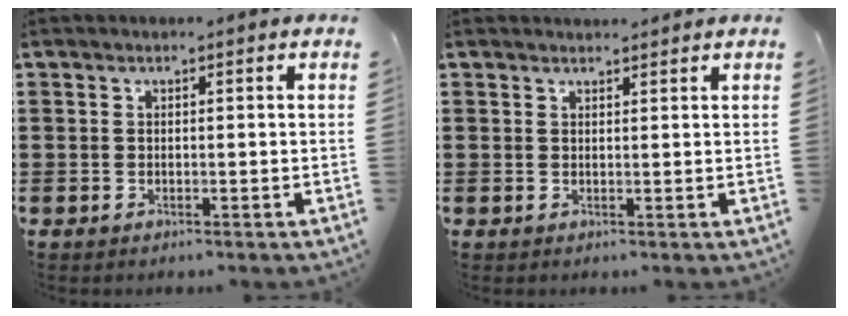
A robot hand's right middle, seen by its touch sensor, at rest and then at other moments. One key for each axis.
{"total": 1.2, "fx": 1.1, "fy": 0.2, "fz": 0.0, "tx": 0.005, "ty": -0.003, "tz": 0.020}